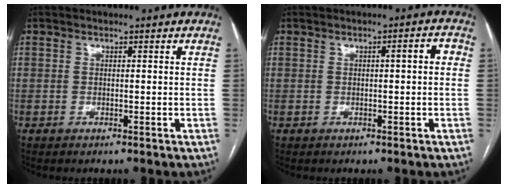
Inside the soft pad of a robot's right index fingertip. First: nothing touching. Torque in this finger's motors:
{"motor_torque": [0.19, 0.02, 0.02, 0.02]}